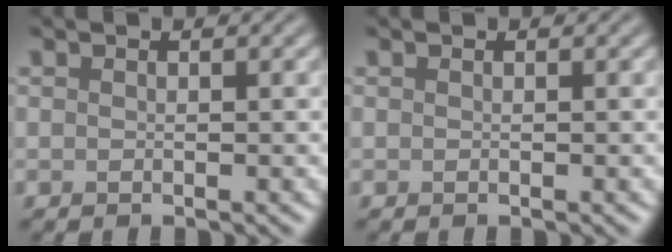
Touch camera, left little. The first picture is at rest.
{"total": 0.0}